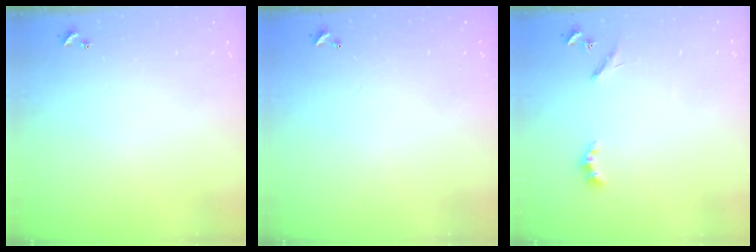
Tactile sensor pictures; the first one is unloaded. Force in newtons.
{"total": 2.9, "press": 2.9, "slide": 0.1}
{"total": 3.1, "press": 3.1, "slide": 0.6}